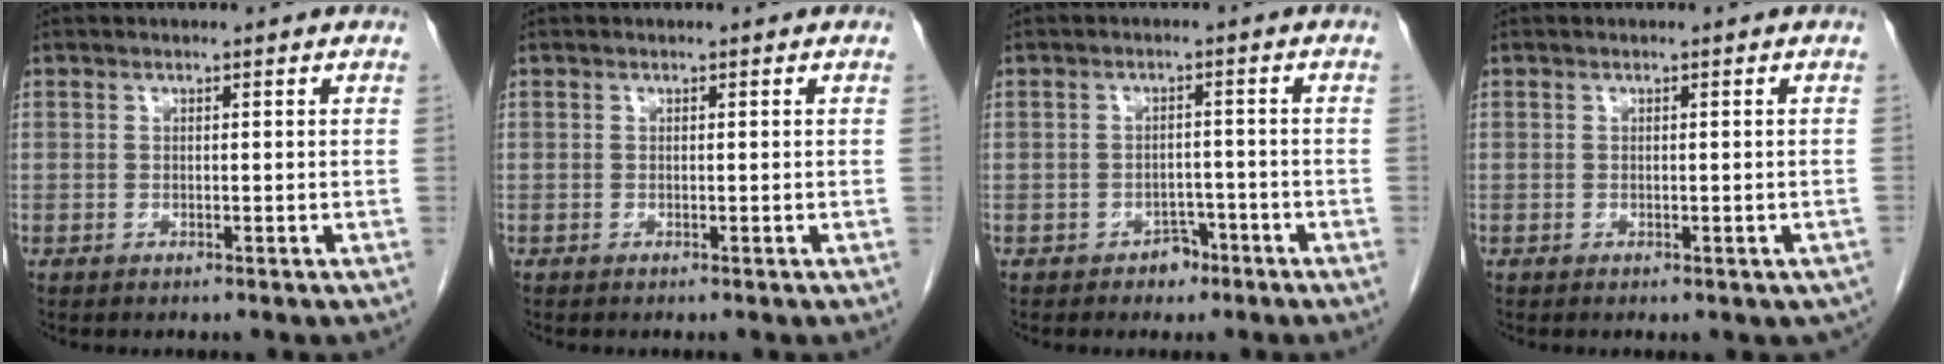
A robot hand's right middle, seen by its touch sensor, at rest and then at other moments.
{"total": 0.0}
{"total": 2.8, "force": [-1.9, 1.8, 0.9], "torque": [-0.011, 0.007, -0.024]}
{"total": 3.3, "force": [-2.4, 1.7, 1.5], "torque": [-0.005, 0.000, -0.026]}